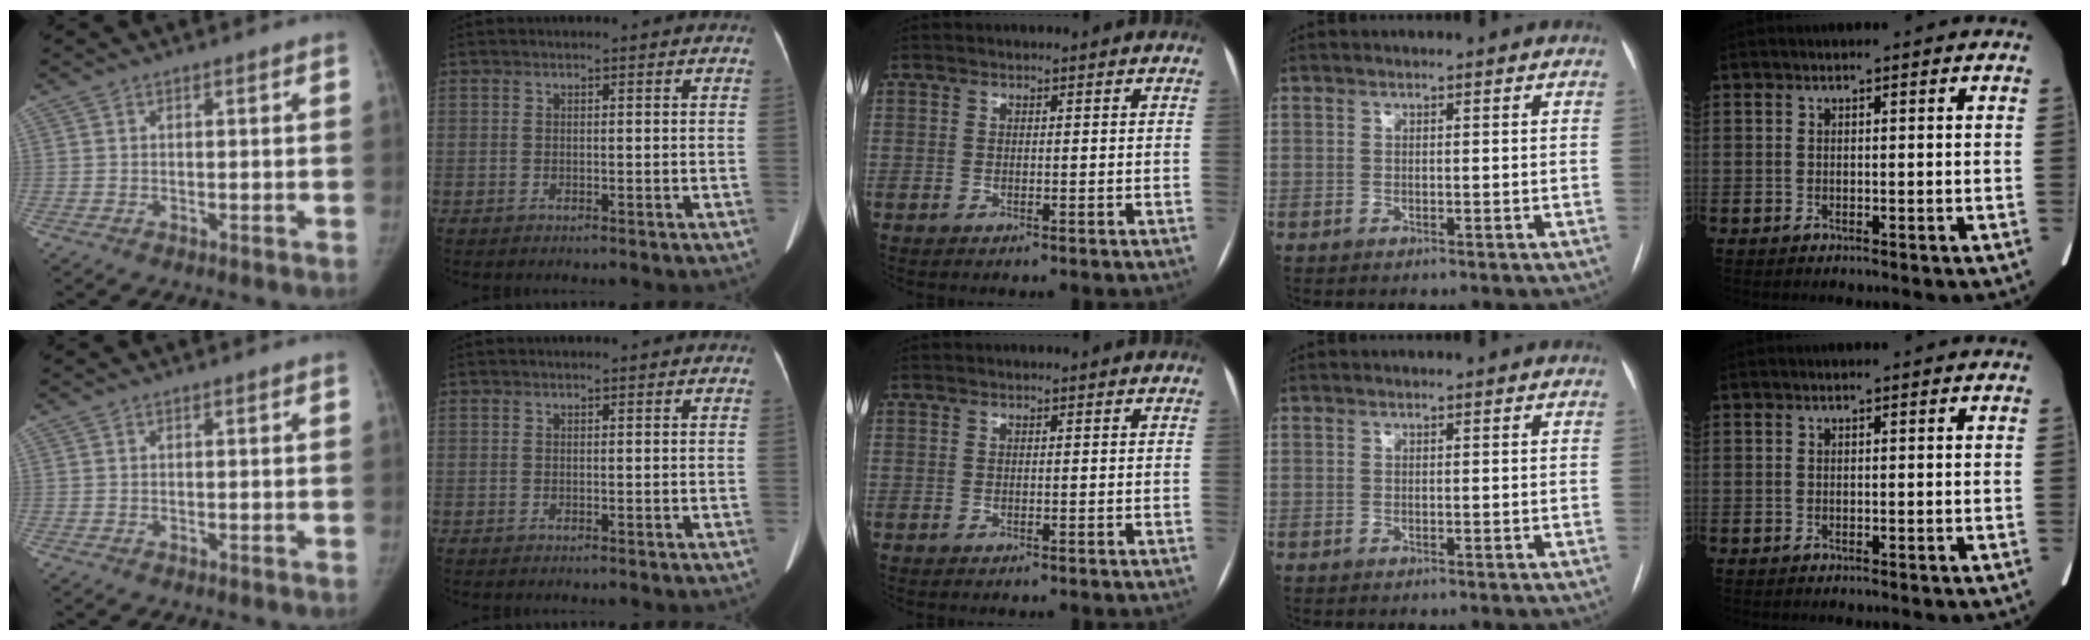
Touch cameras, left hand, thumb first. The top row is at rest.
{}